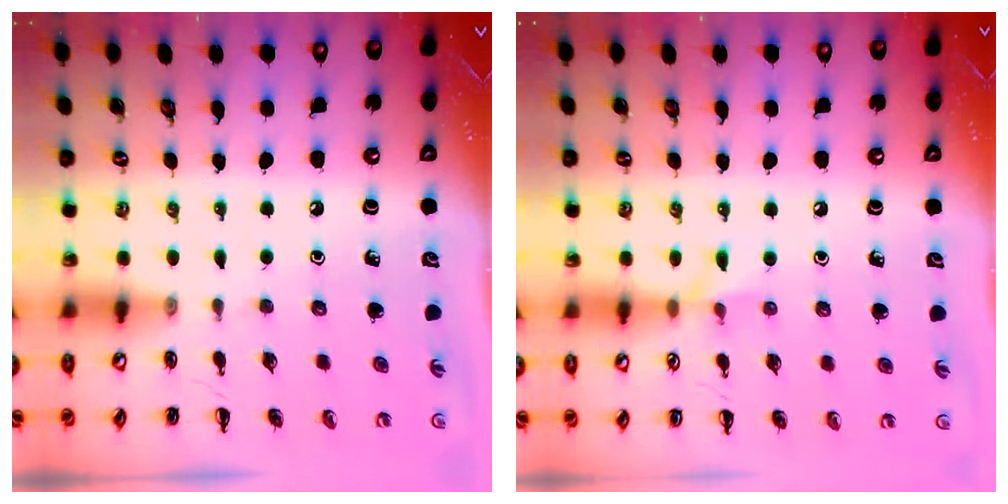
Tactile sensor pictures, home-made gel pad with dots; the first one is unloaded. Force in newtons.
{"total": 5.4, "press": 5.2, "slide": 1.6}